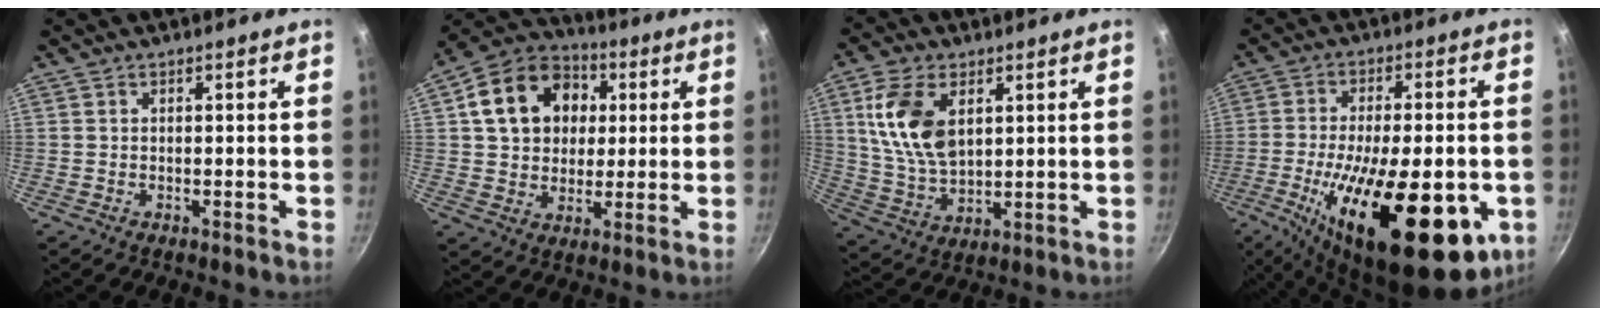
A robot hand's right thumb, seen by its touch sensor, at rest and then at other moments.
{"total": 16.9, "force": [3.8, 13.4, 9.5], "torque": [-0.139, 0.021, 0.056]}
{"total": 13.4, "force": [4.1, 7.9, 10.0], "torque": [-0.182, -0.020, 0.087]}
{"total": 27.3, "force": [-8.4, 10.9, 23.5], "torque": [-0.355, 0.000, -0.121]}